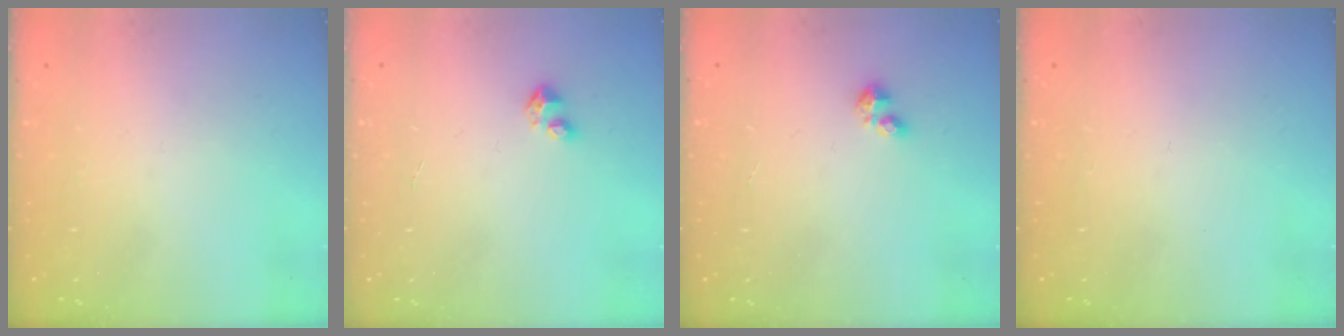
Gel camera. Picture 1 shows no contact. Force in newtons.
{"total": 3.0, "press": 2.9, "slide": 0.2}
{"total": 2.9, "press": 2.9, "slide": 0.5}
{"total": 0.0}